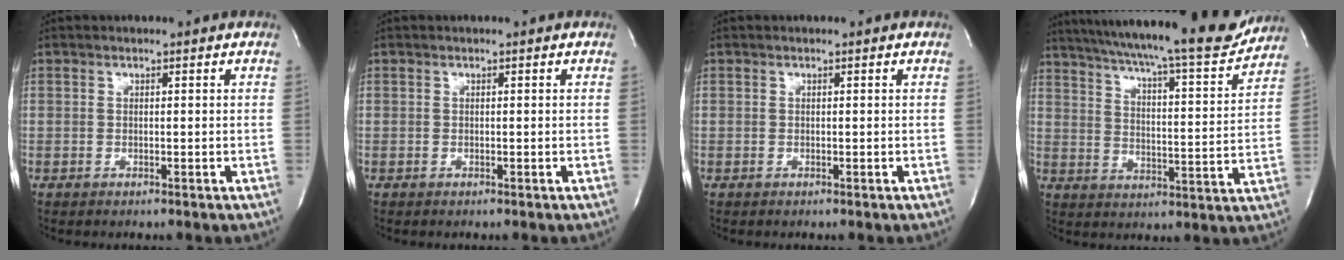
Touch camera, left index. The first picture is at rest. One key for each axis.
{"total": 0.0}
{"total": 0.0}
{"total": 22.5, "fx": 20.2, "fy": 1.4, "fz": 9.9, "tx": -0.163, "ty": -0.041, "tz": 0.272}